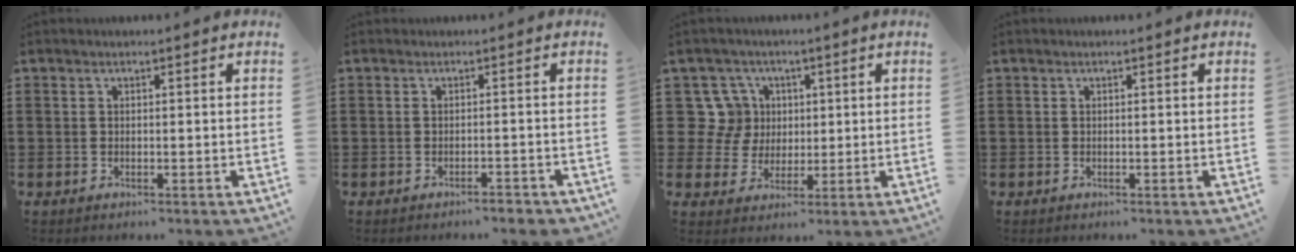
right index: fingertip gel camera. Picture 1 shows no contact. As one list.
[{"total": 1.2, "force": [-1.1, 0.0, 0.2], "torque": [-0.009, -0.001, -0.023]}, {"total": 8.4, "force": [1.9, 7.8, 2.7], "torque": [-0.093, 0.014, 0.037]}, {"total": 0.0}]